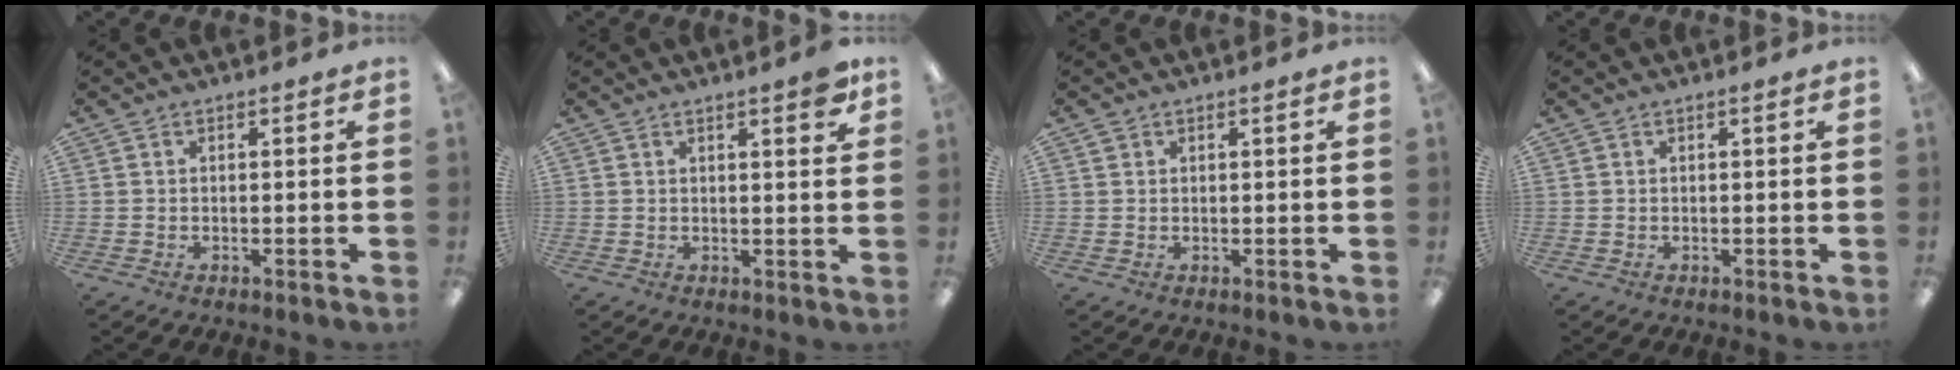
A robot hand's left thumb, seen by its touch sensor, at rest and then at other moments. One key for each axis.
{"total": 4.1, "fx": 2.6, "fy": 0.7, "fz": 3.1, "tx": -0.049, "ty": -0.006, "tz": 0.041}
{"total": 1.4, "fx": 0.8, "fy": 0.6, "fz": 0.9, "tx": -0.018, "ty": 0.002, "tz": 0.015}
{"total": 0.8, "fx": 0.4, "fy": 0.1, "fz": 0.7, "tx": -0.013, "ty": 0.001, "tz": 0.006}